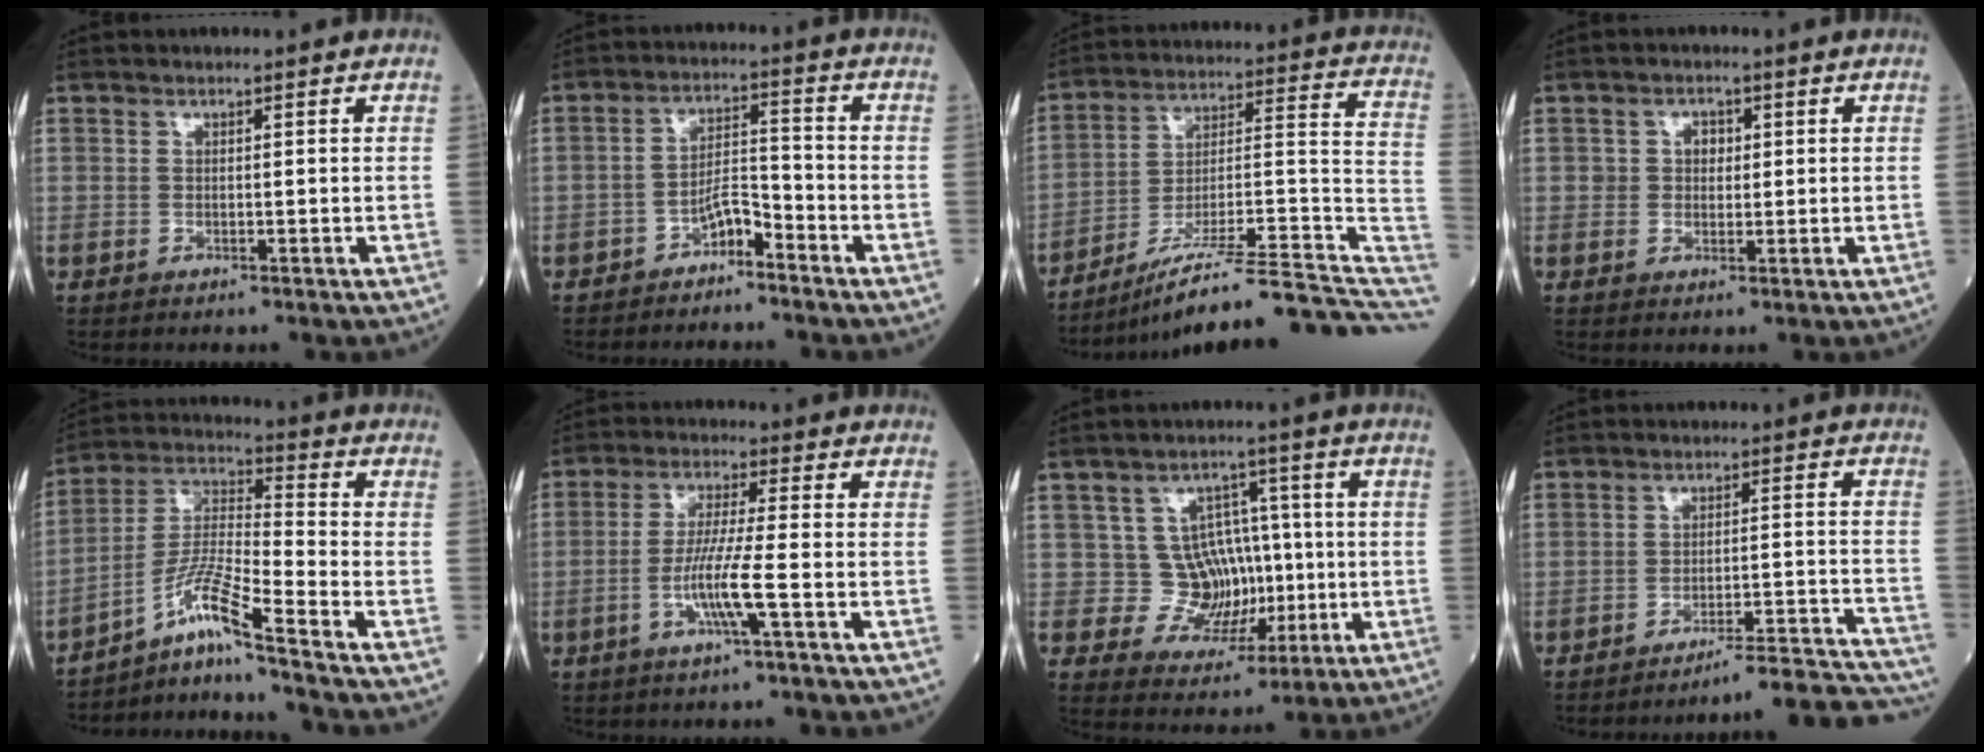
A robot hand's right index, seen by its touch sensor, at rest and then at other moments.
{"total": 4.5, "force": [-3.4, 1.3, 2.7], "torque": [-0.045, 0.012, -0.061]}
{"total": 22.0, "force": [-17.9, 1.3, 12.7], "torque": [-0.132, 0.028, -0.275]}
{"total": 2.3, "force": [0.5, 1.8, 1.4], "torque": [-0.023, 0.007, 0.008]}
{"total": 9.7, "force": [-7.3, -1.9, 6.1], "torque": [-0.135, -0.003, -0.135]}
{"total": 6.9, "force": [-2.5, -0.6, 6.4], "torque": [-0.127, -0.005, -0.051]}
{"total": 7.8, "force": [-0.1, 7.1, 3.2], "torque": [-0.032, 0.026, 0.011]}
{"total": 15.2, "force": [-15.0, -1.5, 2.3], "torque": [0.002, 0.016, -0.196]}